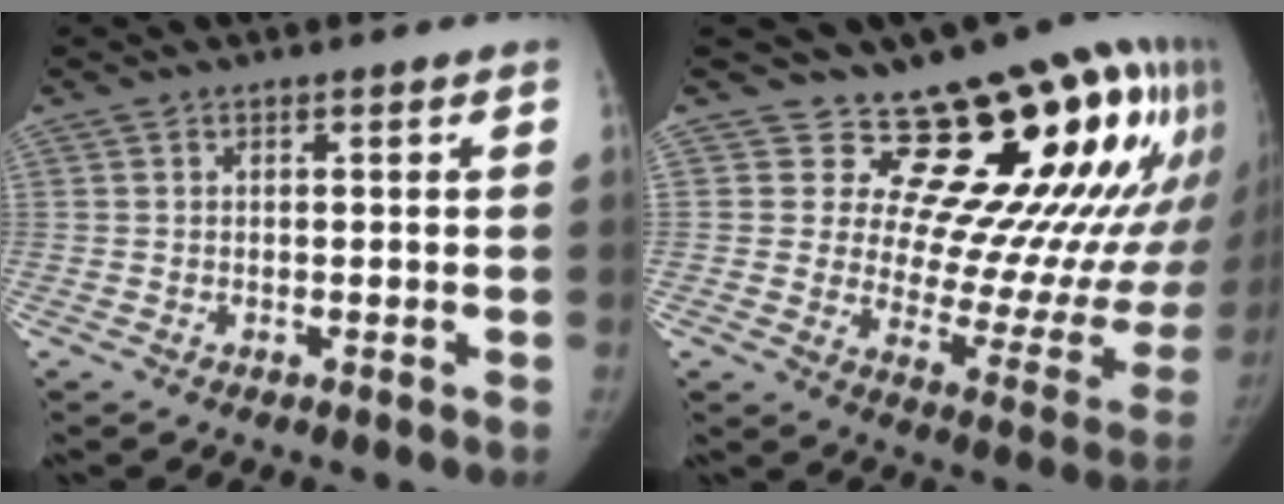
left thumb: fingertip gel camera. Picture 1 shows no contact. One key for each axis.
{"total": 23.1, "fx": 15.7, "fy": 9.0, "fz": 14.4, "tx": -0.148, "ty": -0.104, "tz": 0.212}